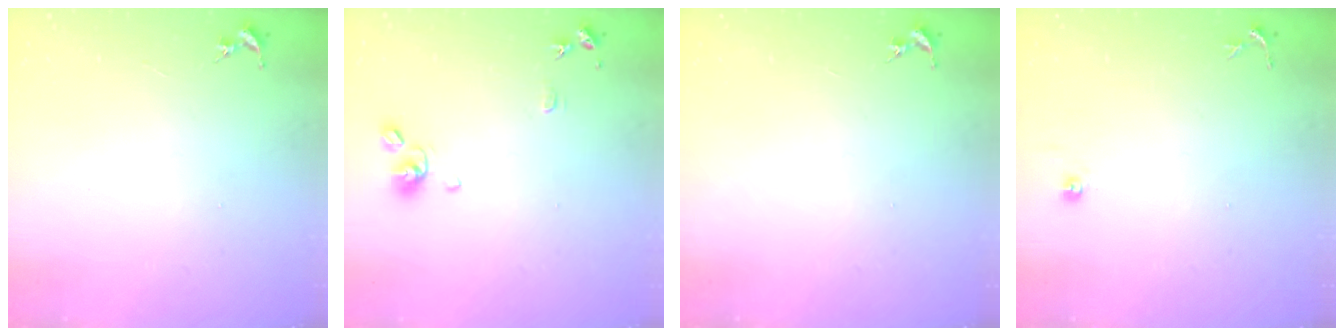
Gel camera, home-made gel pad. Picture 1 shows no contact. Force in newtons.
{"total": 9.4, "press": 9.4, "slide": 0.9}
{"total": 0.0}
{"total": 5.1, "press": 5.0, "slide": 0.4}